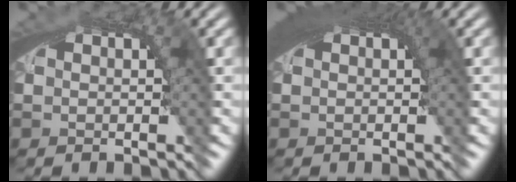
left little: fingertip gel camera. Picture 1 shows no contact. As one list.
[{"total": 4.4, "force": [1.3, 1.5, 3.9], "torque": [-0.052, 0.015, 0.016]}]